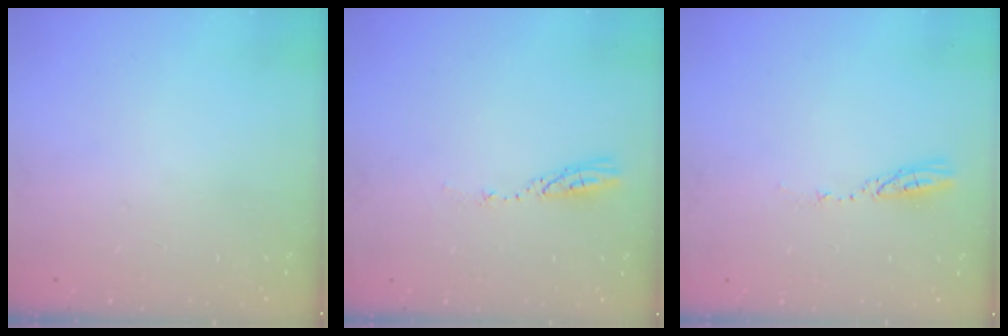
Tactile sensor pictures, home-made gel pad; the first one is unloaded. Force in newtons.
{"total": 3.5, "press": 3.5, "slide": 0.3}
{"total": 3.3, "press": 3.3, "slide": 0.2}